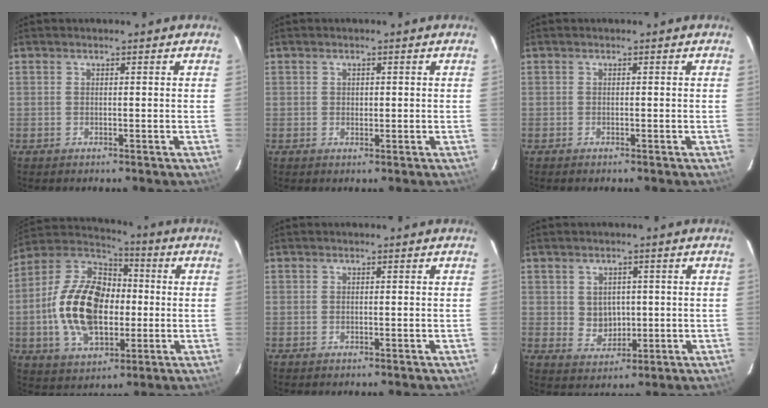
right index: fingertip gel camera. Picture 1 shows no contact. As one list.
[{"total": 1.1, "force": [0.3, 0.9, 0.6], "torque": [-0.007, 0.003, 0.006]}, {"total": 0.0}, {"total": 19.5, "force": [-1.8, 12.3, 15.0], "torque": [-0.305, 0.021, -0.026]}, {"total": 0.0}, {"total": 4.8, "force": [0.5, 4.3, 2.1], "torque": [-0.038, 0.005, 0.020]}]